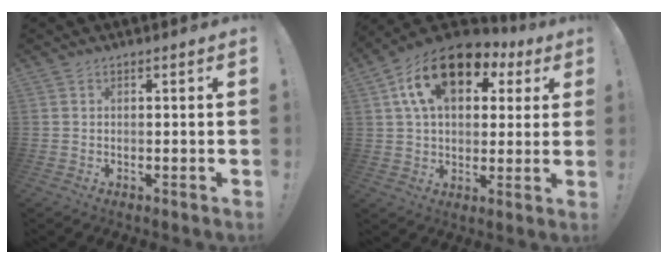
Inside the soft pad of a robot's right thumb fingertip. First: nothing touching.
{"total": 18.1, "force": [8.0, 10.9, 12.0], "torque": [-0.189, -0.025, 0.143]}